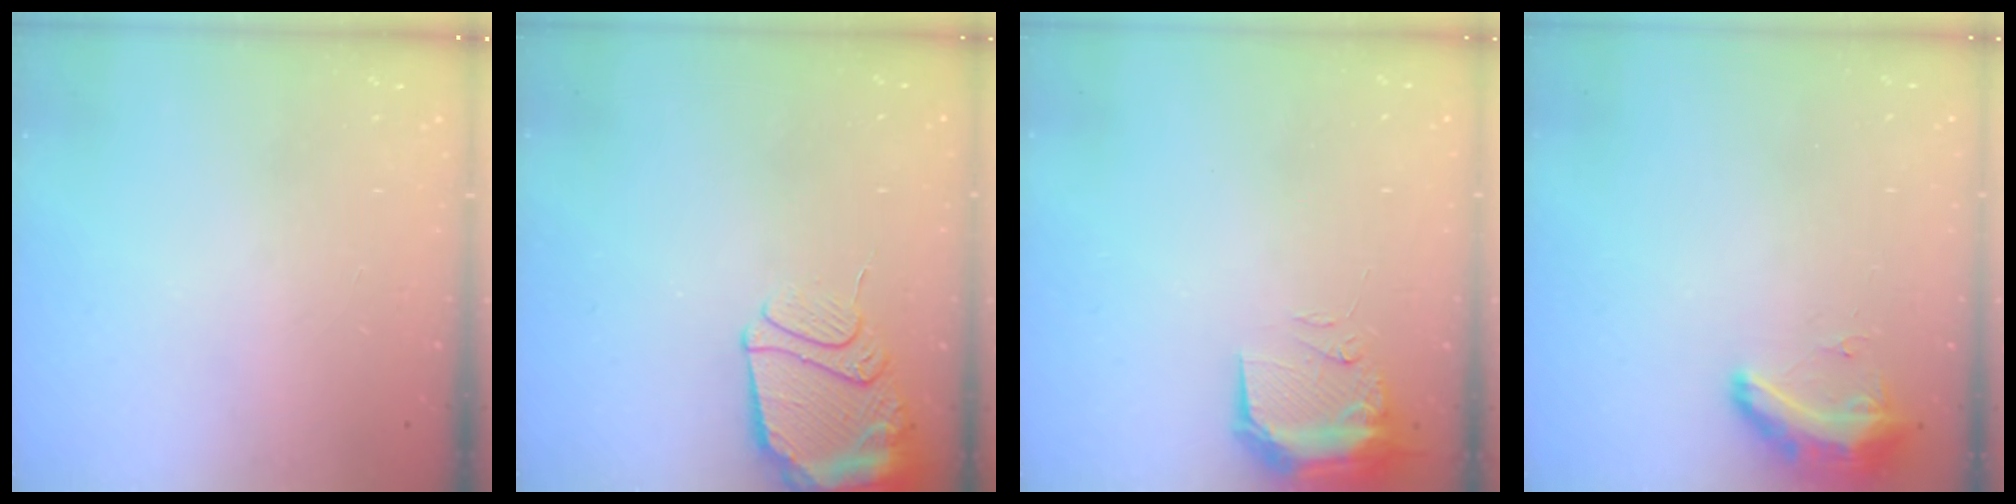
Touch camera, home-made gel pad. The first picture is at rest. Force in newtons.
{"total": 13.3, "press": 13.2, "slide": 1.4}
{"total": 14.8, "press": 11.3, "slide": 9.5}
{"total": 14.6, "press": 10.5, "slide": 10.2}